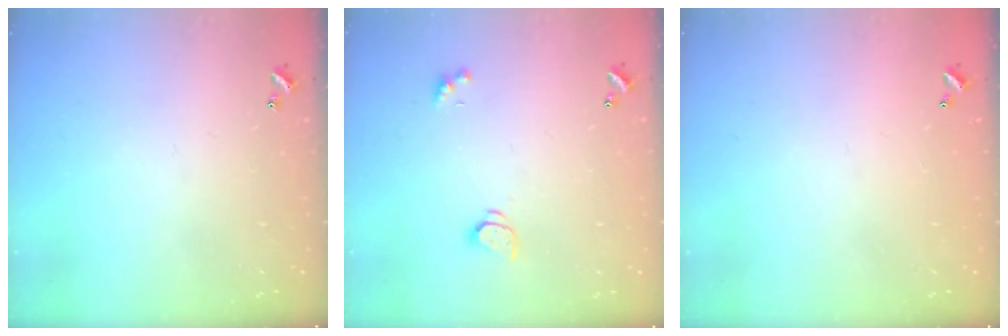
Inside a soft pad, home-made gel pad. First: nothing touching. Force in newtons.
{"total": 1.6, "press": 1.5, "slide": 0.5}
{"total": 3.0, "press": 3.0, "slide": 0.1}